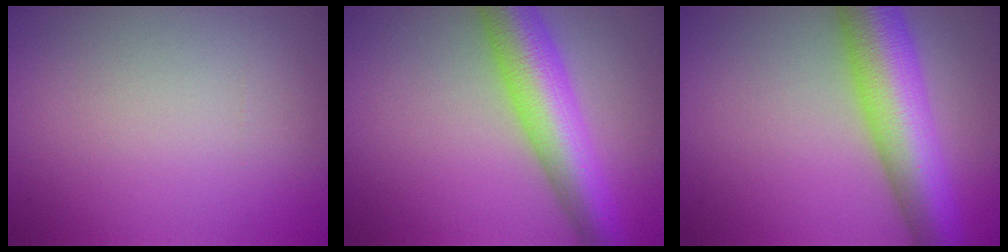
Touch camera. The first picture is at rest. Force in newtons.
{"total": 8.2, "press": 8.2, "slide": 0.3}
{"total": 9.9, "press": 9.9, "slide": 0.4}